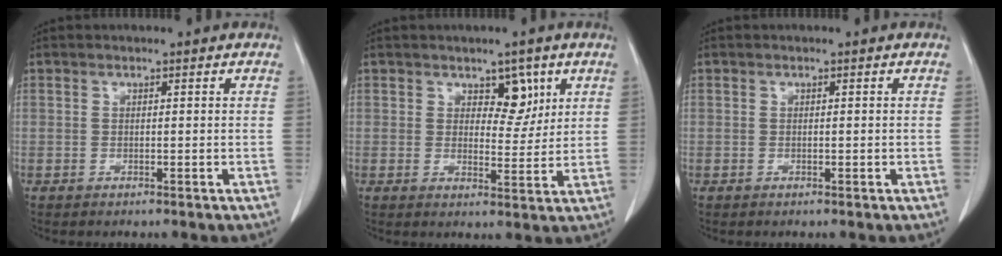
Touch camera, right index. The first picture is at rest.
{"total": 4.8, "force": [2.6, 2.6, 3.1], "torque": [-0.030, -0.001, 0.038]}
{"total": 0.0}